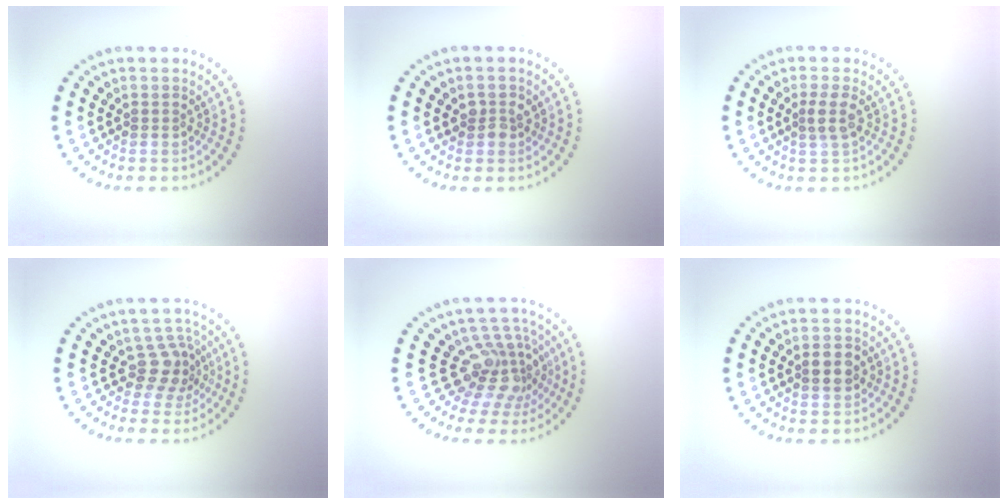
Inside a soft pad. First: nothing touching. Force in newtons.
{"total": 1.3, "press": 1.3, "slide": 0.3}
{"total": 1.8, "press": 1.5, "slide": 1.0}
{"total": 2.8, "press": 2.1, "slide": 1.9}
{"total": 4.2, "press": 3.1, "slide": 2.8}
{"total": 2.8, "press": 2.8, "slide": 0.1}